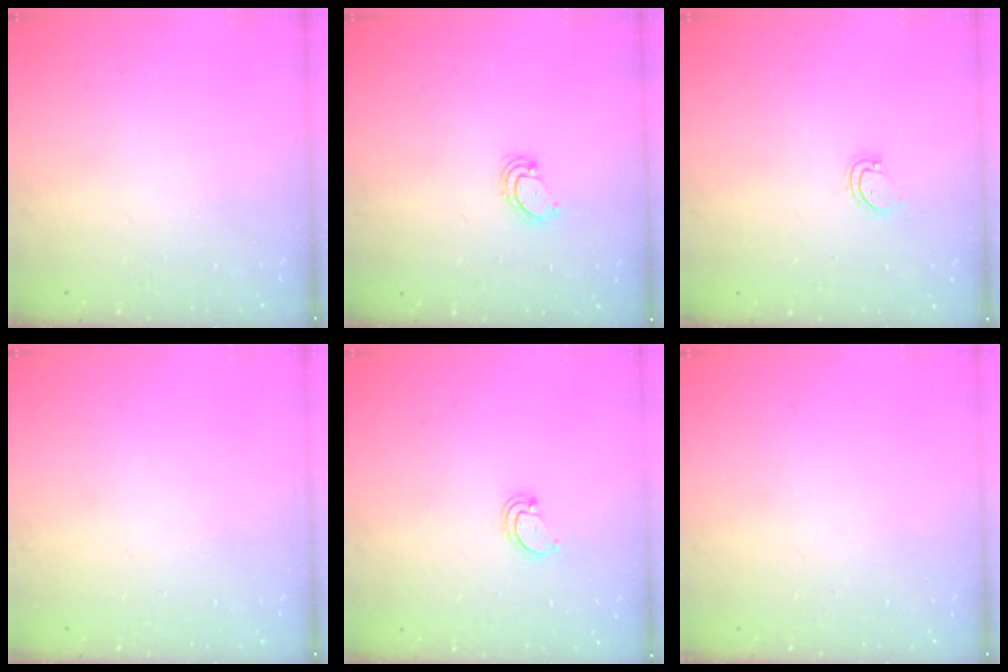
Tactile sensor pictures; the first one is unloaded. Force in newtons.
{"total": 3.3, "press": 3.2, "slide": 0.4}
{"total": 1.7, "press": 1.7, "slide": 0.3}
{"total": 0.0}
{"total": 2.2, "press": 2.2, "slide": 0.2}
{"total": 0.0}